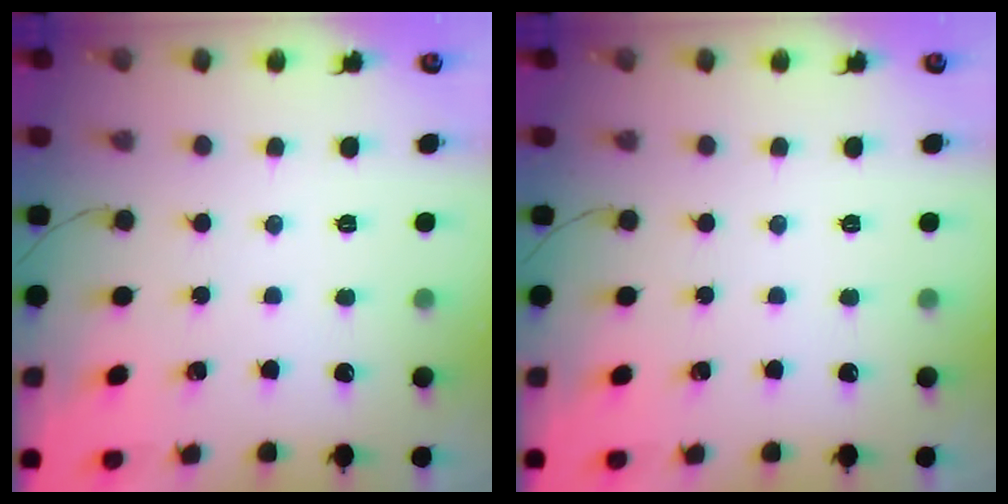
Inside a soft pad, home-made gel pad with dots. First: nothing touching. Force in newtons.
{"total": 0.0}